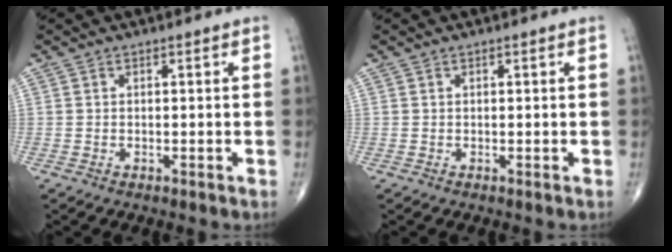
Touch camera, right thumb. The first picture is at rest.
{"total": 0.0}